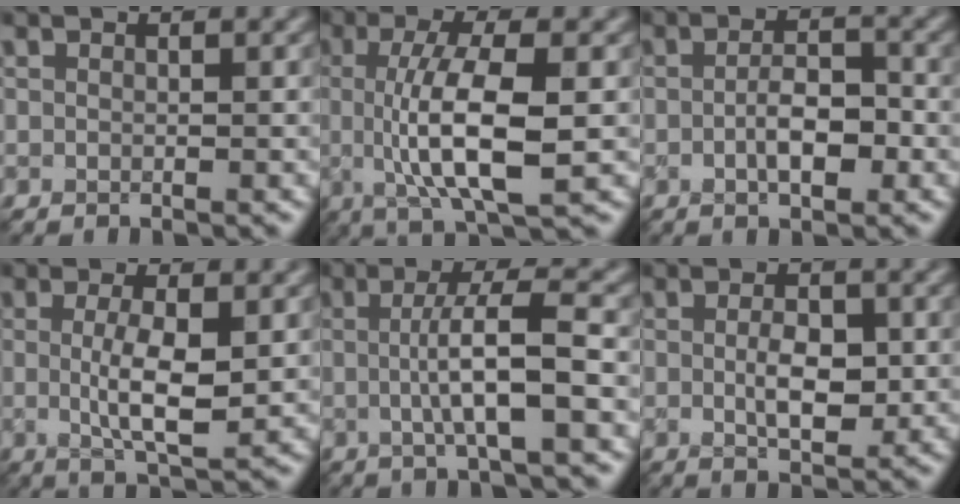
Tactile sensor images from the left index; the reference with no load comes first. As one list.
[{"total": 8.0, "force": [-0.3, 2.3, 7.6], "torque": [-0.134, -0.005, -0.001]}, {"total": 3.1, "force": [-0.8, 1.2, 2.8], "torque": [-0.052, 0.002, -0.013]}, {"total": 4.6, "force": [0.0, 1.1, 4.4], "torque": [-0.089, -0.004, 0.003]}, {"total": 5.3, "force": [-0.3, 1.0, 5.2], "torque": [-0.092, 0.003, -0.007]}, {"total": 3.1, "force": [-0.1, 1.4, 2.8], "torque": [-0.051, -0.004, 0.000]}]